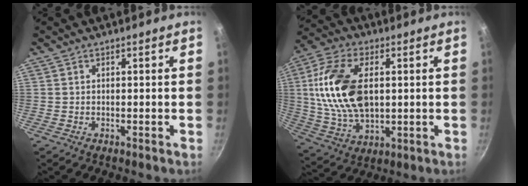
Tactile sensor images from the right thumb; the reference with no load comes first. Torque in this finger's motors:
{"motor_torque": [0.31, 1.47, 1.27, 0.36, 0.21]}